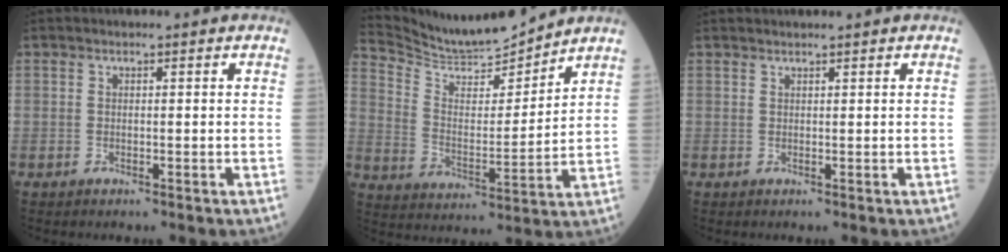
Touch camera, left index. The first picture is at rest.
{"total": 11.2, "force": [11.1, -0.1, 1.2], "torque": [-0.045, -0.006, 0.209]}
{"total": 0.8, "force": [0.8, 0.1, 0.1], "torque": [-0.006, 0.011, 0.018]}